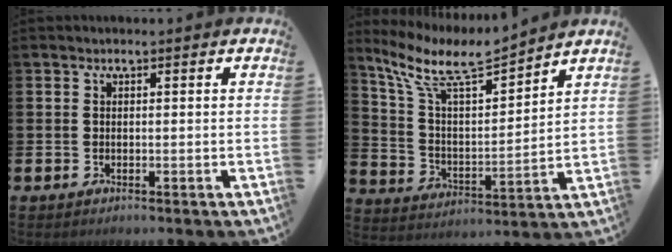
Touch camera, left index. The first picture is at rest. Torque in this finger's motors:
{"motor_torque": [0.88, -1.00, 0.34, 0.16]}